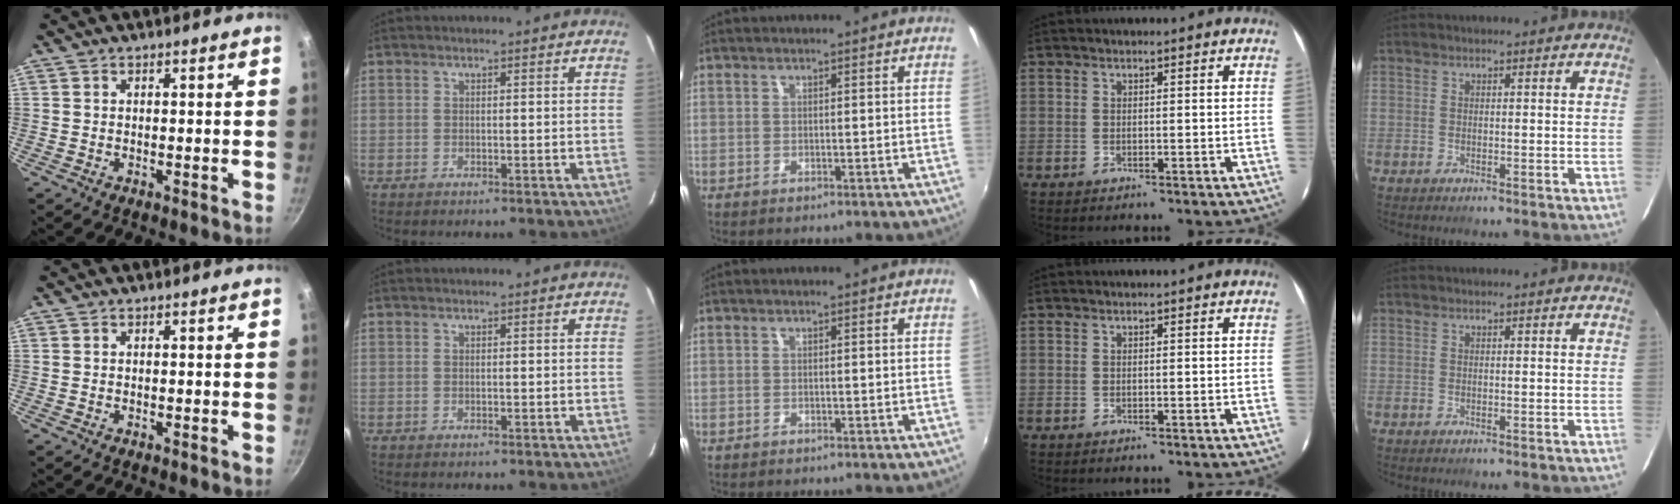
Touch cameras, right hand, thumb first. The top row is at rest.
{}